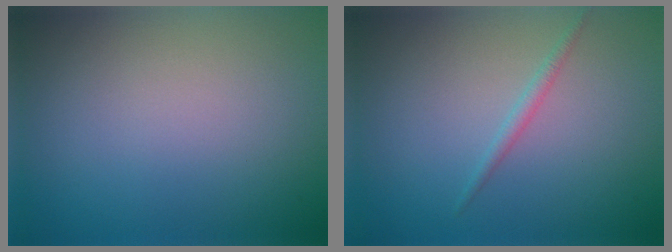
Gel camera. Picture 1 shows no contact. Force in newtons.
{"total": 1.0, "press": 1.0, "slide": 0.0}